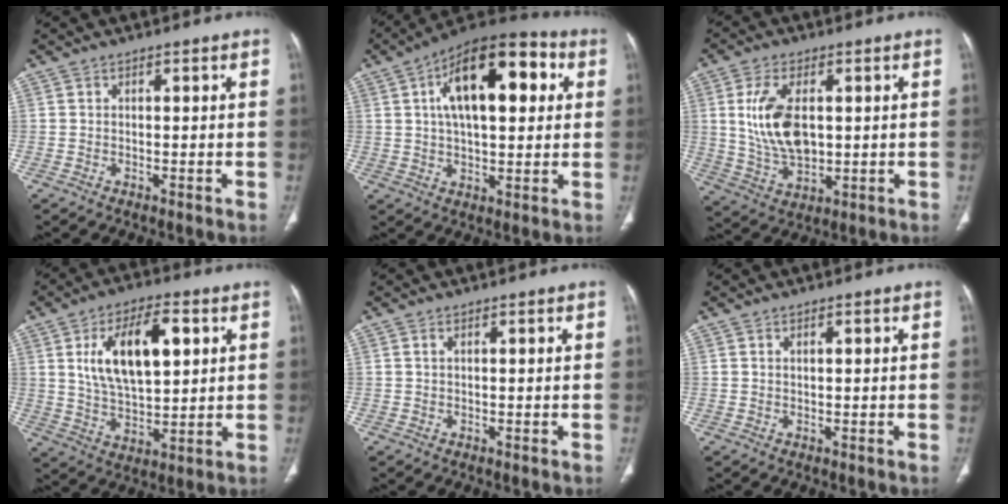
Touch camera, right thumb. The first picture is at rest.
{"total": 19.1, "force": [5.2, 9.0, 16.0], "torque": [-0.219, 0.016, 0.072]}
{"total": 11.9, "force": [1.7, 6.7, 9.8], "torque": [-0.185, -0.010, 0.042]}
{"total": 15.4, "force": [4.4, 7.4, 12.7], "torque": [-0.203, -0.006, 0.084]}
{"total": 0.6, "force": [0.3, 0.3, 0.5], "torque": [-0.013, 0.005, 0.005]}
{"total": 0.7, "force": [0.3, 0.2, 0.6], "torque": [-0.011, 0.002, 0.006]}